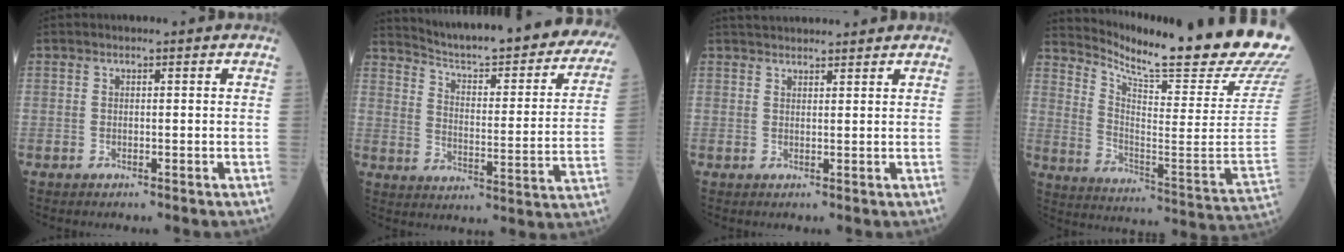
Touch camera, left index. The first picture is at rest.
{"total": 28.8, "force": [25.7, 3.7, 12.4], "torque": [-0.180, -0.087, 0.319]}
{"total": 6.7, "force": [6.2, 1.2, 2.1], "torque": [-0.029, 0.032, 0.086]}
{"total": 25.7, "force": [22.9, -0.7, 11.6], "torque": [-0.205, -0.130, 0.310]}